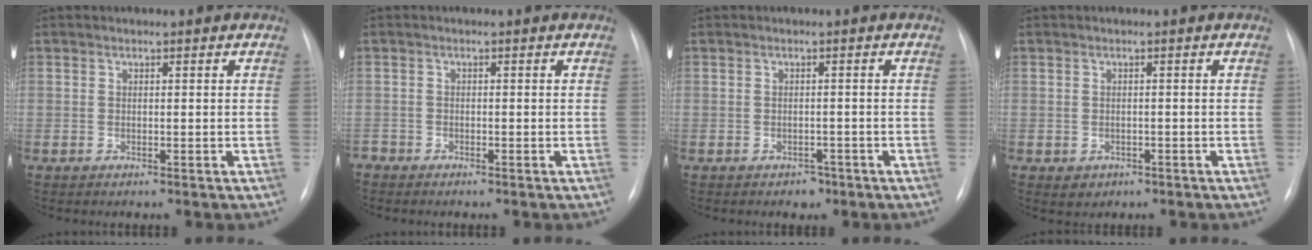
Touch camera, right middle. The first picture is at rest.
{"total": 1.2, "force": [-1.1, 0.5, -0.1], "torque": [0.003, 0.000, -0.020]}
{"total": 1.7, "force": [-1.2, 1.2, 0.5], "torque": [-0.007, 0.004, -0.012]}
{"total": 1.8, "force": [-0.8, 1.6, 0.4], "torque": [-0.003, 0.004, -0.001]}